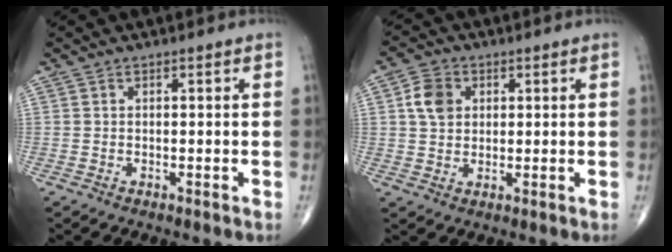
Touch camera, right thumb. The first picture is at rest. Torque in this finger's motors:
{"motor_torque": [0.29, 1.67, 0.20, 0.23, 0.04]}